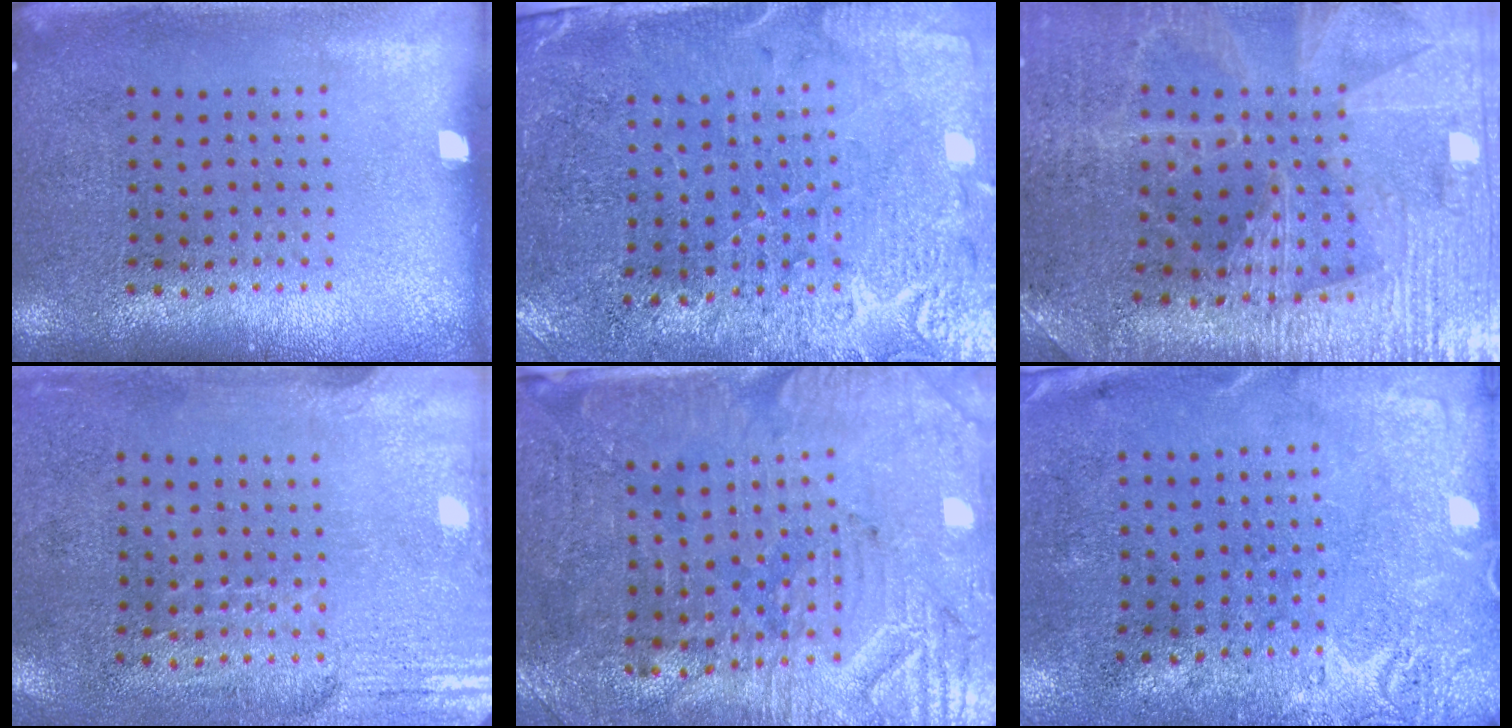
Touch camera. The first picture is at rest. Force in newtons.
{"total": 3.0, "press": 2.9, "slide": 0.9}
{"total": 2.9, "press": 2.9, "slide": 0.6}
{"total": 3.0, "press": 2.5, "slide": 1.6}
{"total": 3.3, "press": 3.1, "slide": 1.2}
{"total": 2.8, "press": 2.2, "slide": 1.8}